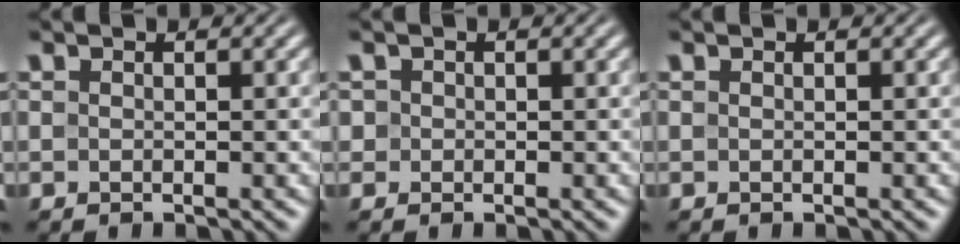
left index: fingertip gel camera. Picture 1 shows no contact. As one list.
[{"total": 0.9, "force": [0.0, 0.9, 0.0], "torque": [0.008, -0.002, -0.005]}, {"total": 0.0}]